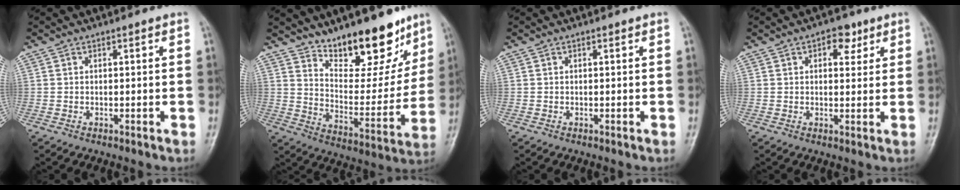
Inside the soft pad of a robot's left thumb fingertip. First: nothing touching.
{"total": 17.0, "force": [12.5, 6.9, 9.2], "torque": [-0.078, -0.091, 0.202]}
{"total": 0.0}
{"total": 4.4, "force": [2.2, 2.6, 2.7], "torque": [-0.013, -0.005, 0.026]}